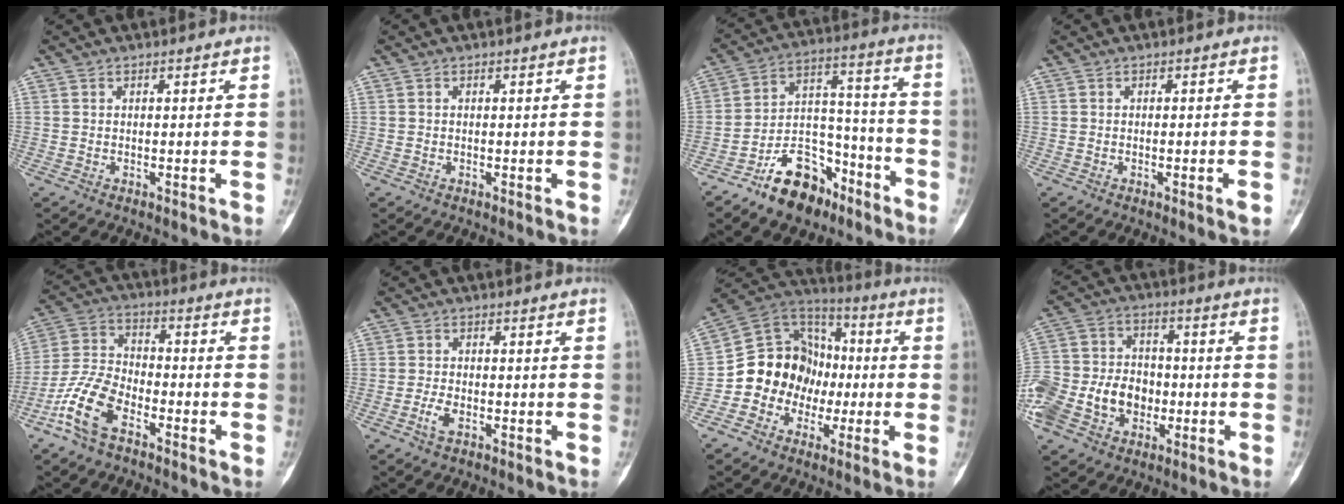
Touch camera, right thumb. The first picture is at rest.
{"total": 0.0}
{"total": 14.4, "force": [-9.8, 8.3, 6.7], "torque": [-0.079, 0.095, -0.171]}
{"total": 2.2, "force": [-0.8, 0.2, 2.0], "torque": [-0.038, -0.001, -0.011]}
{"total": 10.8, "force": [-6.1, 5.7, 7.0], "torque": [-0.149, 0.035, -0.130]}
{"total": 2.5, "force": [-1.2, 1.3, 1.8], "torque": [-0.040, 0.007, -0.027]}
{"total": 15.2, "force": [-2.9, 13.5, 6.4], "torque": [-0.064, 0.065, -0.058]}
{"total": 19.3, "force": [-5.4, 14.6, 11.4], "torque": [-0.241, 0.027, -0.091]}